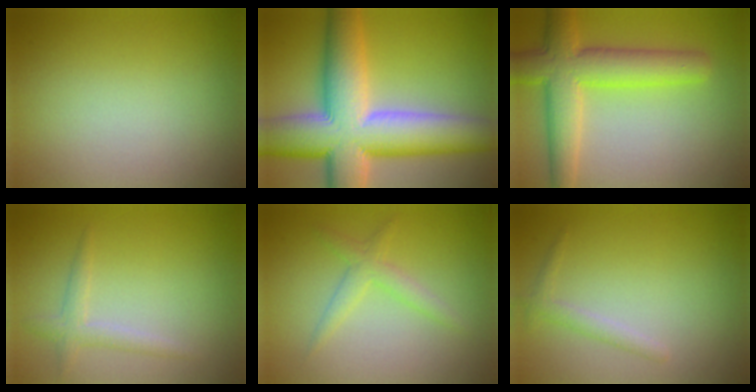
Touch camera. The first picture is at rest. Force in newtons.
{"total": 13.8, "press": 13.8, "slide": 0.5}
{"total": 7.1, "press": 7.1, "slide": 0.3}
{"total": 1.7, "press": 1.7, "slide": 0.0}
{"total": 2.0, "press": 2.0, "slide": 0.2}
{"total": 1.3, "press": 1.3, "slide": 0.0}